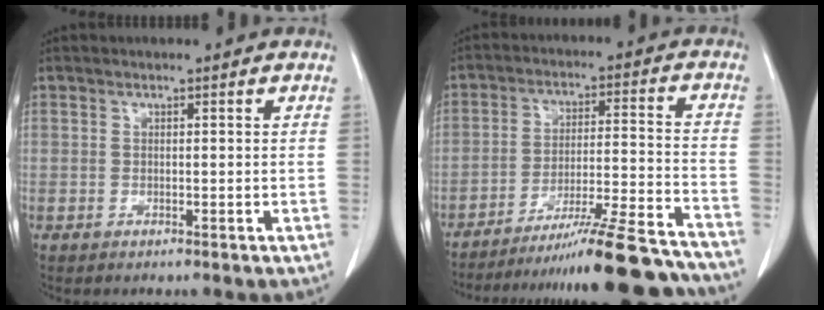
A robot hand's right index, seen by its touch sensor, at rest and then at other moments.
{"total": 22.1, "force": [-20.2, -0.6, 8.9], "torque": [-0.091, -0.007, -0.285]}